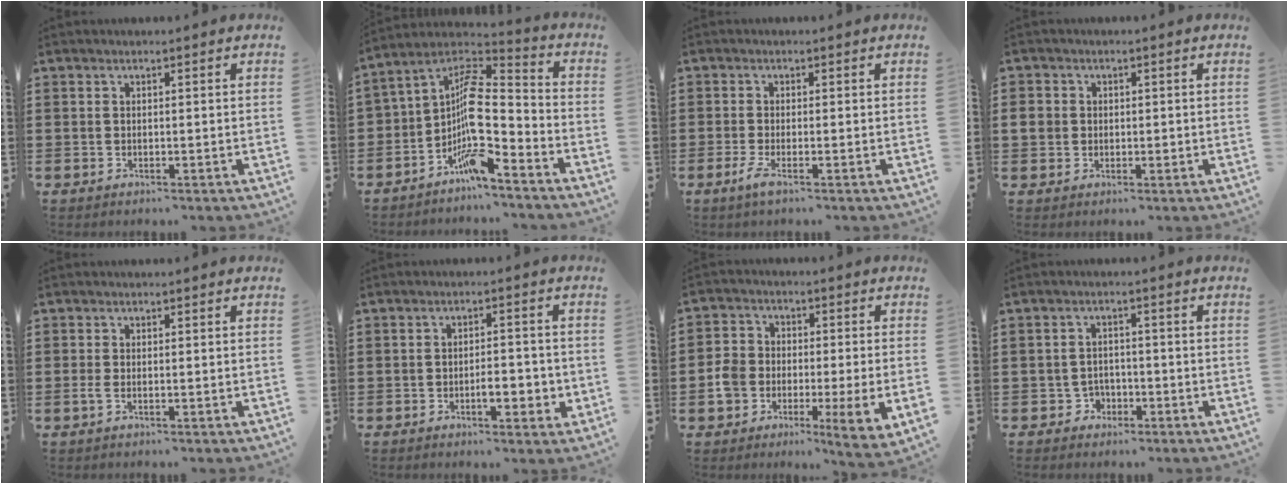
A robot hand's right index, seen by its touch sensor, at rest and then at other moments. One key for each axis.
{"total": 10.5, "fx": -5.1, "fy": 3.6, "fz": 8.4, "tx": -0.175, "ty": -0.005, "tz": -0.103}
{"total": 2.3, "fx": -1.1, "fy": 0.2, "fz": 2.0, "tx": -0.055, "ty": -0.014, "tz": -0.026}
{"total": 2.6, "fx": 0.0, "fy": 2.4, "fz": 1.0, "tx": -0.027, "ty": 0.008, "tz": -0.002}
{"total": 1.1, "fx": -0.3, "fy": 0.3, "fz": 1.0, "tx": -0.026, "ty": -0.005, "tz": -0.008}
{"total": 4.4, "fx": -1.4, "fy": 1.8, "fz": 3.8, "tx": -0.048, "ty": 0.002, "tz": -0.027}
{"total": 7.0, "fx": -2.3, "fy": 3.9, "fz": 5.3, "tx": -0.115, "ty": 0.001, "tz": -0.043}
{"total": 2.5, "fx": -1.6, "fy": 1.9, "fz": 0.5, "tx": -0.019, "ty": 0.002, "tz": -0.037}